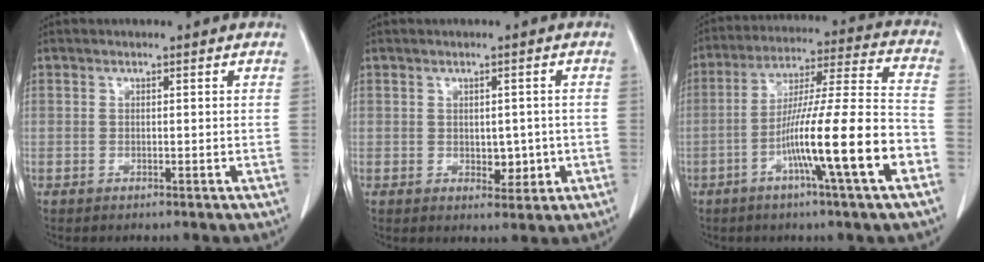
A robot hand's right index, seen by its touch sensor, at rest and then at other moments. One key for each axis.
{"total": 3.4, "fx": -0.4, "fy": 2.1, "fz": 2.6, "tx": -0.028, "ty": 0.000, "tz": 0.003}
{"total": 17.0, "fx": -6.5, "fy": -0.5, "fz": 15.7, "tx": -0.267, "ty": -0.003, "tz": -0.111}